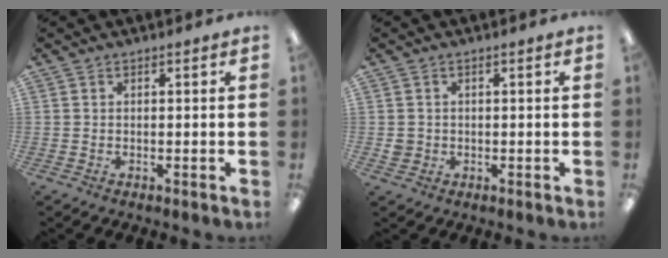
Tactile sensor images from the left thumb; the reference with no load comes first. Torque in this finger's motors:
{"motor_torque": [-0.02, 0.00, -0.02, -0.04, -0.01]}